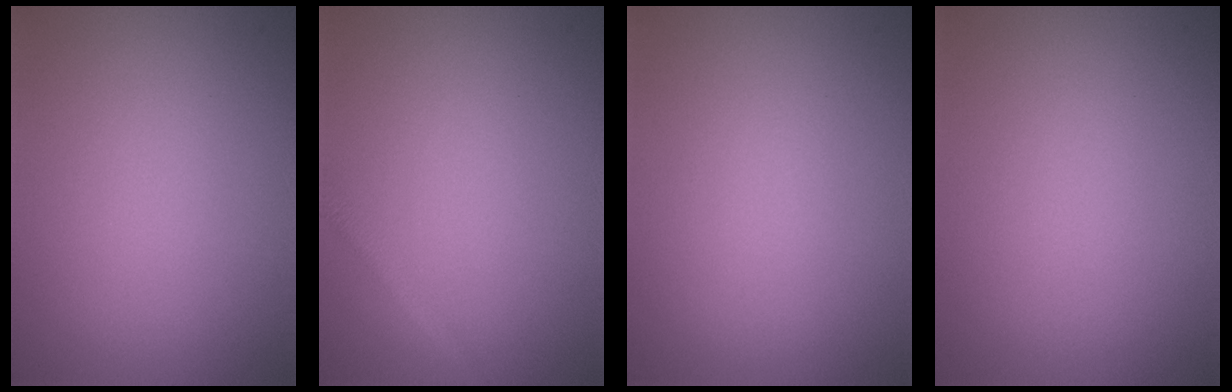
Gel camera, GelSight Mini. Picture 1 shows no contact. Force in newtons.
{"total": 1.5, "press": 1.5, "slide": 0.0}
{"total": 0.0}
{"total": 0.0}